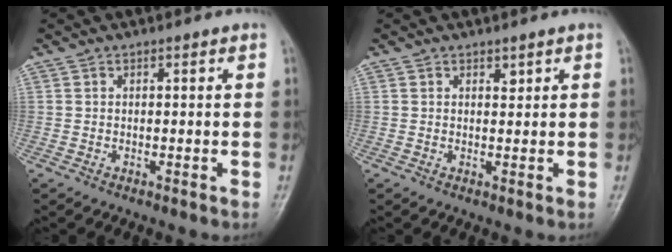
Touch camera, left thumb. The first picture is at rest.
{"total": 0.9, "force": [0.7, 0.4, 0.4], "torque": [0.002, -0.005, 0.009]}